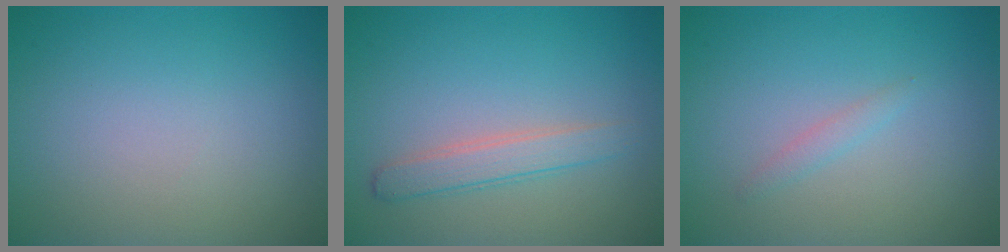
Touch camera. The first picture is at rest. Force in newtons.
{"total": 2.2, "press": 2.2, "slide": 0.1}
{"total": 0.9, "press": 0.9, "slide": 0.1}